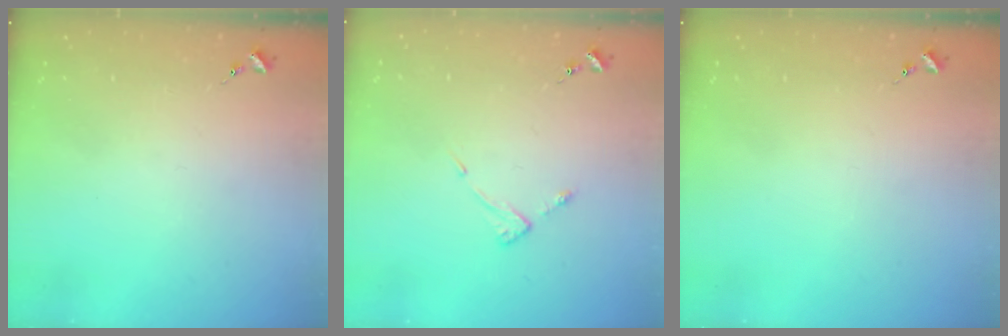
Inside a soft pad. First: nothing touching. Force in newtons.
{"total": 3.9, "press": 3.9, "slide": 0.5}
{"total": 0.0}